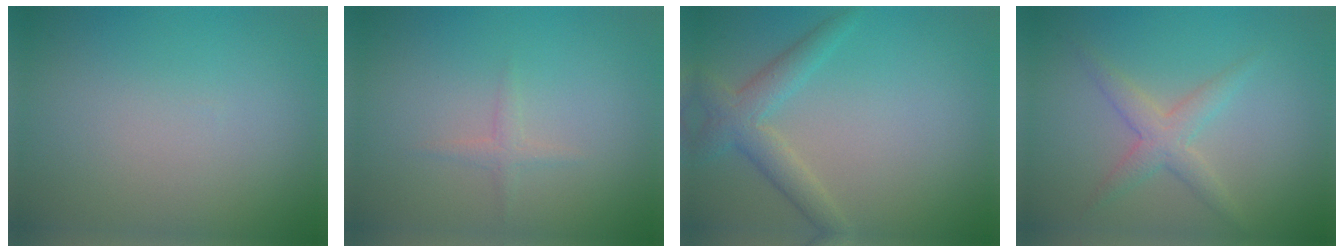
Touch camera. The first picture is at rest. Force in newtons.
{"total": 0.9, "press": 0.9, "slide": 0.0}
{"total": 3.1, "press": 3.1, "slide": 0.2}
{"total": 2.4, "press": 2.4, "slide": 0.1}